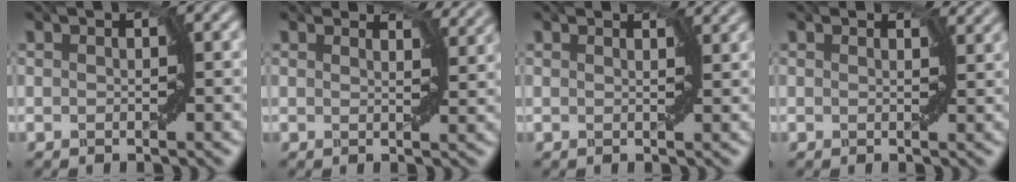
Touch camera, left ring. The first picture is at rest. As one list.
[{"total": 2.6, "force": [1.9, 1.0, 1.5], "torque": [-0.032, -0.005, 0.028]}, {"total": 1.3, "force": [1.0, 0.6, 0.6], "torque": [-0.021, -0.003, 0.014]}, {"total": 1.6, "force": [1.1, 0.8, 0.8], "torque": [-0.022, -0.004, 0.013]}]